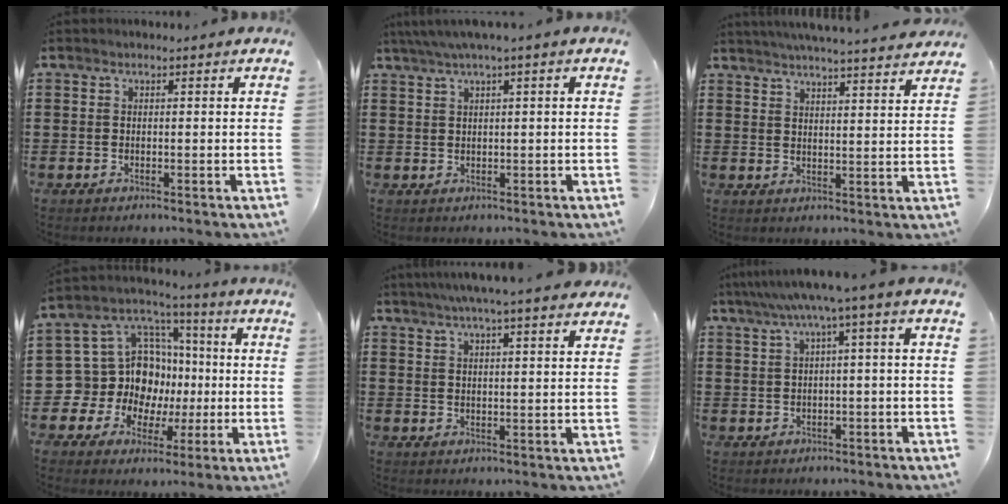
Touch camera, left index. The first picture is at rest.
{"total": 2.1, "force": [0.7, -0.2, 2.0], "torque": [-0.036, -0.002, 0.012]}
{"total": 4.3, "force": [4.2, -0.6, 0.9], "torque": [-0.033, -0.024, 0.073]}
{"total": 12.6, "force": [-0.6, 11.9, 4.0], "torque": [-0.119, -0.016, 0.002]}
{"total": 4.7, "force": [4.0, -0.5, 2.5], "torque": [-0.059, -0.008, 0.070]}
{"total": 4.7, "force": [1.0, -0.5, 4.6], "torque": [-0.089, -0.009, 0.012]}